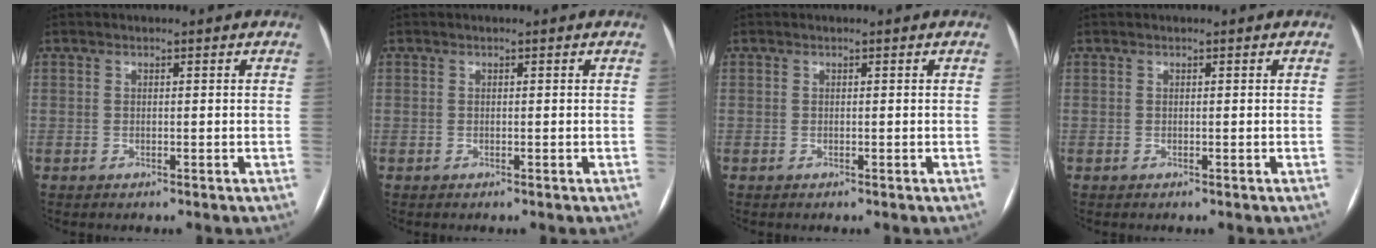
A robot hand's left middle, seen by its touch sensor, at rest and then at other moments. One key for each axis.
{"total": 0.0}
{"total": 0.0}
{"total": 0.0}